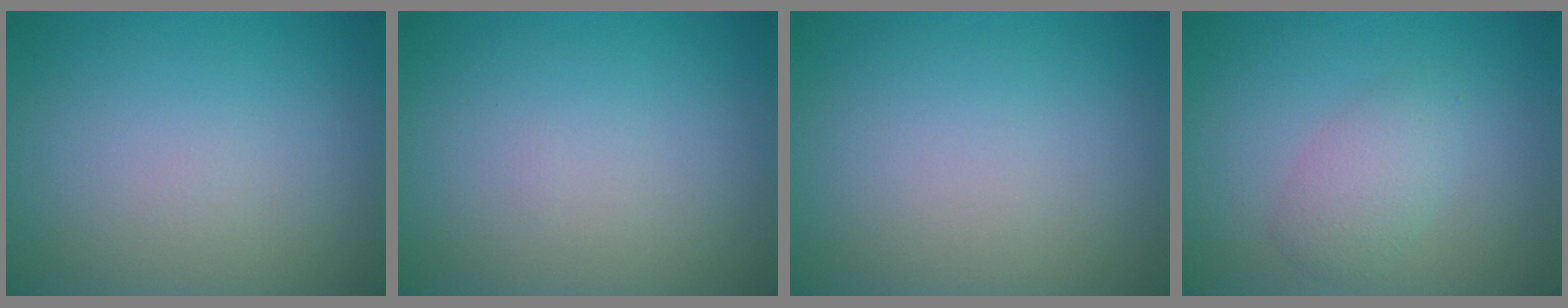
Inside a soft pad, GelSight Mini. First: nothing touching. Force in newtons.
{"total": 0.0}
{"total": 0.0}
{"total": 2.4, "press": 2.4, "slide": 0.1}